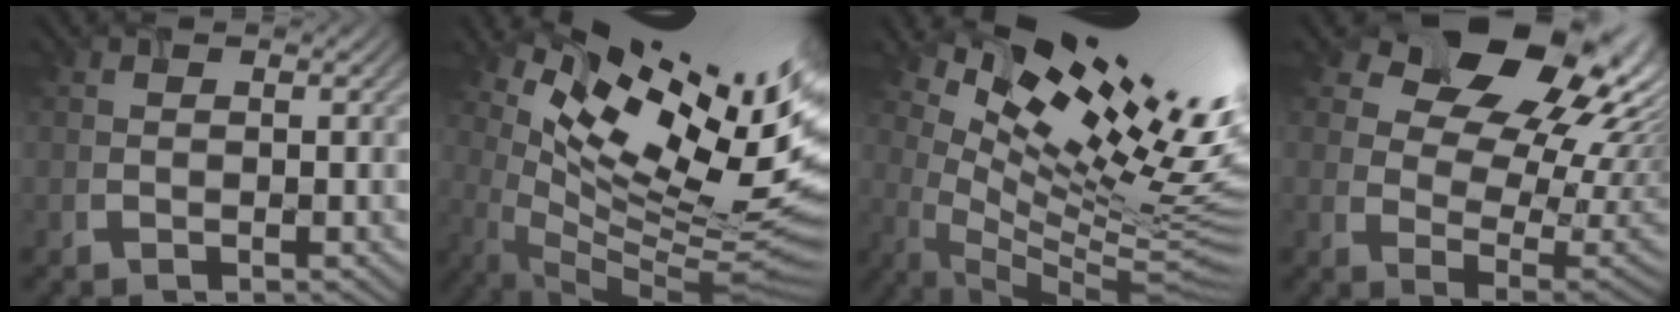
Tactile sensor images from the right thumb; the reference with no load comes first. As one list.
[{"total": 14.6, "force": [6.6, 5.9, 11.7], "torque": [-0.202, 0.002, 0.126]}, {"total": 16.8, "force": [8.6, 5.8, 13.2], "torque": [-0.219, 0.013, 0.141]}, {"total": 16.0, "force": [7.9, 10.4, 9.3], "torque": [-0.155, 0.017, 0.138]}]